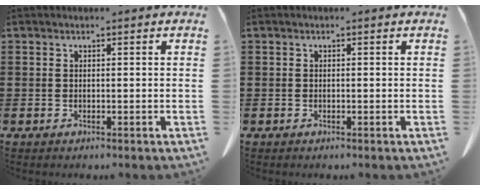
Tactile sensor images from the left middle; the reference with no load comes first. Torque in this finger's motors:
{"motor_torque": [0.00, 0.00, 0.00, 0.00]}